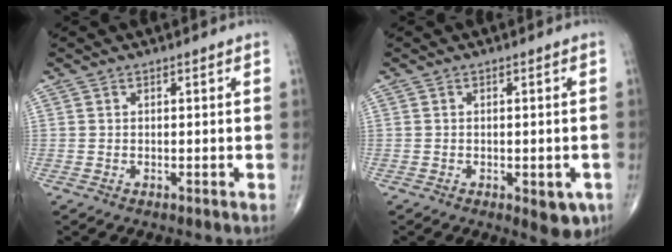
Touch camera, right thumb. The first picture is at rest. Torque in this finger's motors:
{"motor_torque": [0.82, 0.63, 0.26, -0.16, 0.12]}